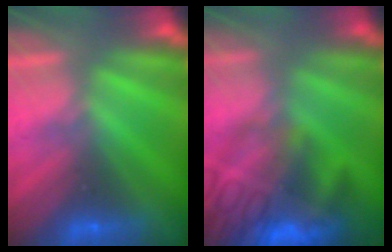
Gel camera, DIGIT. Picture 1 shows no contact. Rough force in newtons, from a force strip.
{"total": 7.5}